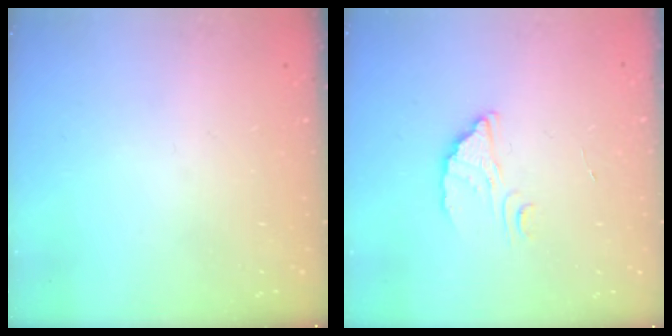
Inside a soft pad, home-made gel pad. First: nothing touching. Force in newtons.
{"total": 2.4, "press": 2.4, "slide": 0.1}